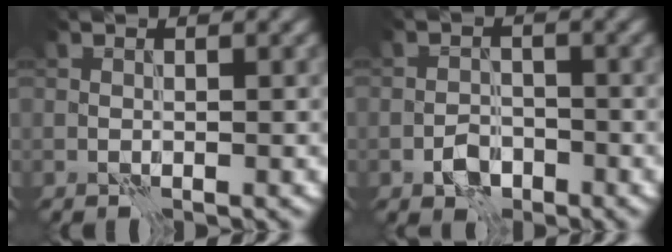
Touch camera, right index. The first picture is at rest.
{"total": 2.6, "force": [-1.5, 1.7, 1.2], "torque": [-0.017, 0.005, -0.031]}